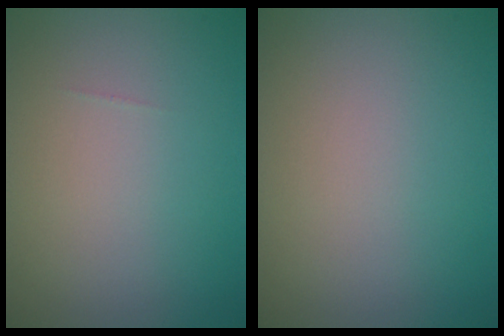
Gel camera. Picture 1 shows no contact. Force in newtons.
{"total": 0.0}